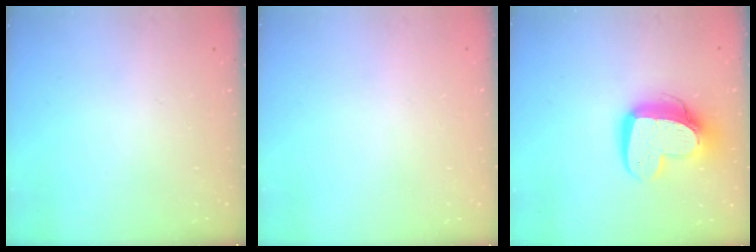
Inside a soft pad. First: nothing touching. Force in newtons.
{"total": 0.0}
{"total": 14.9, "press": 14.9, "slide": 1.1}